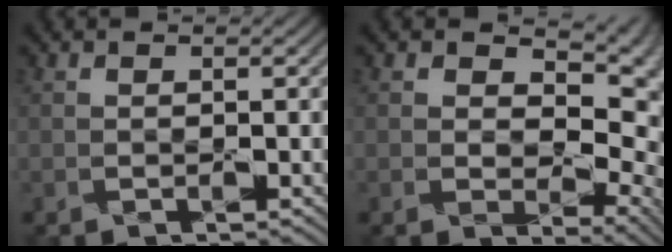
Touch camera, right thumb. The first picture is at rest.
{"total": 13.8, "force": [2.4, 8.3, 10.7], "torque": [-0.143, 0.002, 0.053]}